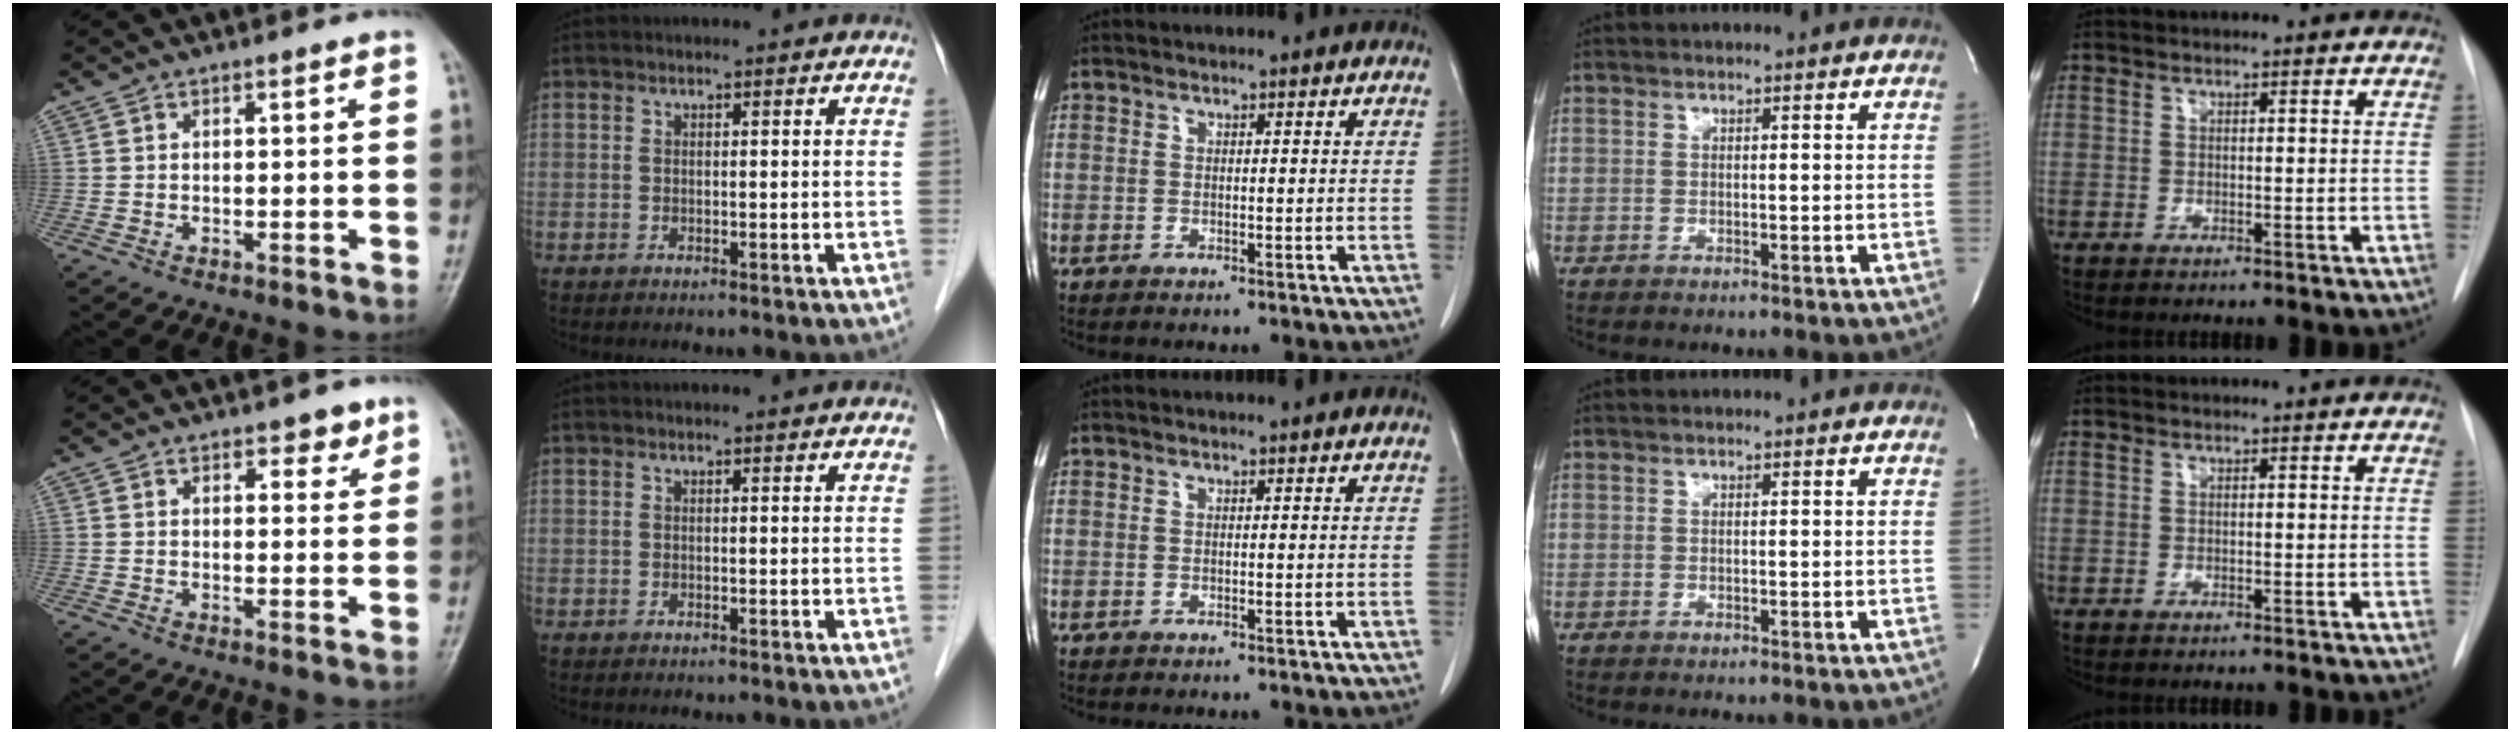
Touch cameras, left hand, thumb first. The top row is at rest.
{"thumb": {"total": 3.4, "force": [2.4, 1.8, 1.8], "torque": [-0.003, -0.013, 0.031]}, "index": {"total": 1.1, "force": [1.1, 0.0, 0.2], "torque": [-0.012, 0.001, 0.007]}}